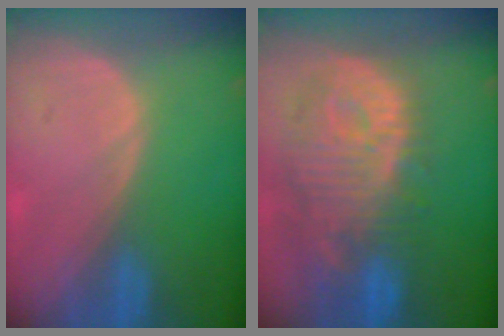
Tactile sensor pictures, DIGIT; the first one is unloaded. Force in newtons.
{"total": 13.0, "press": 11.3, "slide": 6.3}